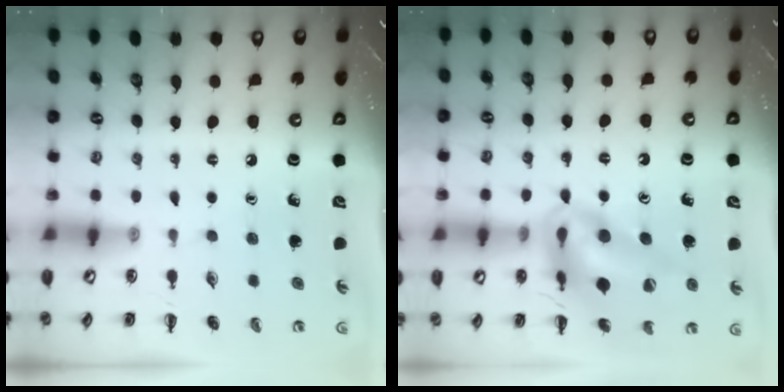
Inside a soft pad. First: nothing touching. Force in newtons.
{"total": 16.7, "press": 16.4, "slide": 3.3}